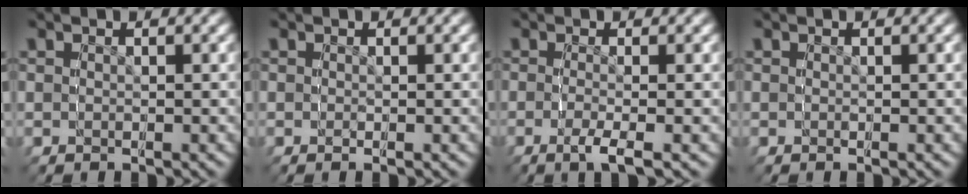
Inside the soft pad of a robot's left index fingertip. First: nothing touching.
{"total": 0.7, "force": [0.0, -0.7, -0.3], "torque": [0.005, 0.004, -0.002]}
{"total": 2.7, "force": [-0.6, -2.5, -0.5], "torque": [0.020, 0.016, -0.020]}
{"total": 0.0}